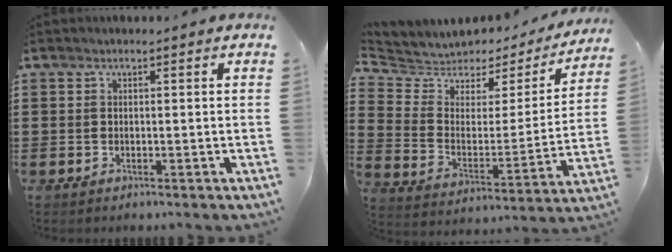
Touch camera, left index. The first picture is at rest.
{"total": 4.6, "force": [3.9, 2.5, 0.4], "torque": [-0.041, -0.033, 0.063]}